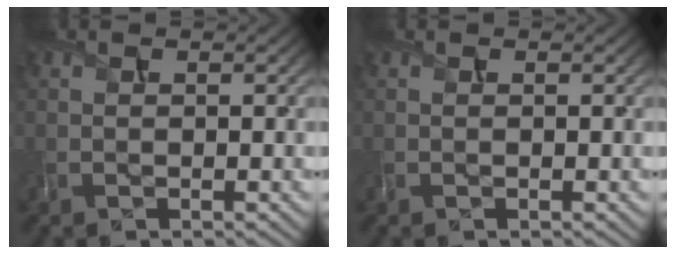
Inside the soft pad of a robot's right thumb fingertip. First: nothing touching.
{"total": 0.0}